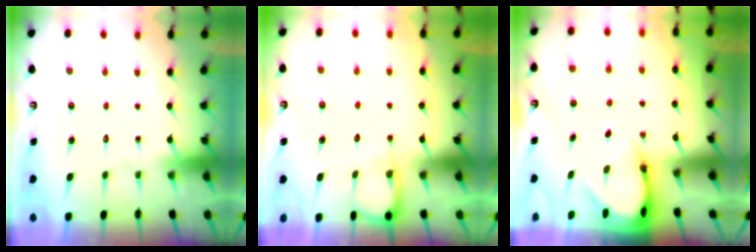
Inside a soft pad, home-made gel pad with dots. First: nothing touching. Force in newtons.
{"total": 3.5, "press": 3.5, "slide": 0.4}
{"total": 3.6, "press": 3.5, "slide": 0.3}